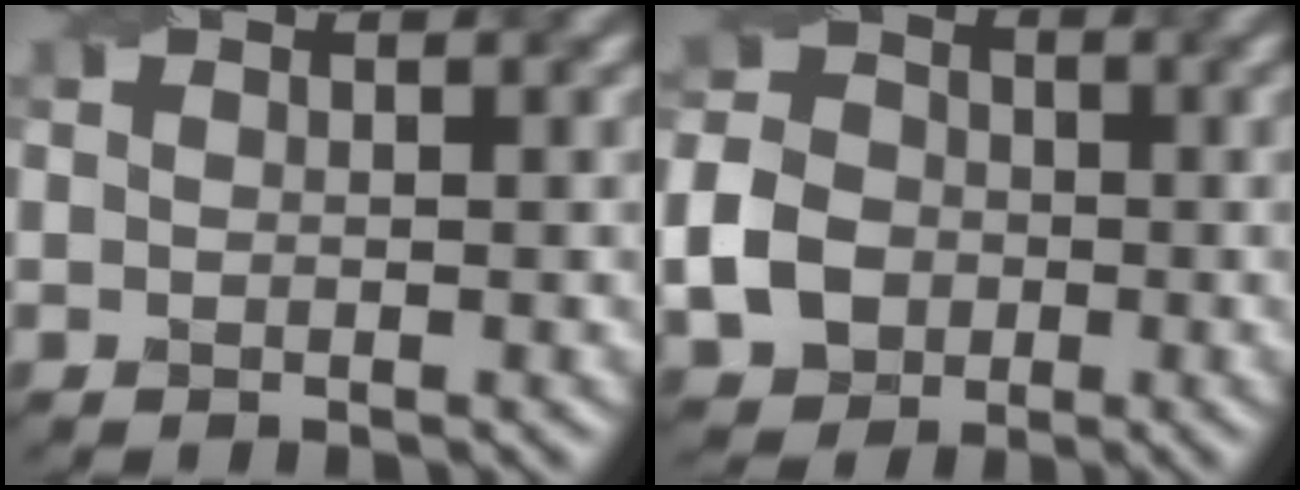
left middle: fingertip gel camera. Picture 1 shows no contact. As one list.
[{"total": 5.4, "force": [-1.6, 4.5, 2.3], "torque": [-0.045, 0.003, -0.037]}]